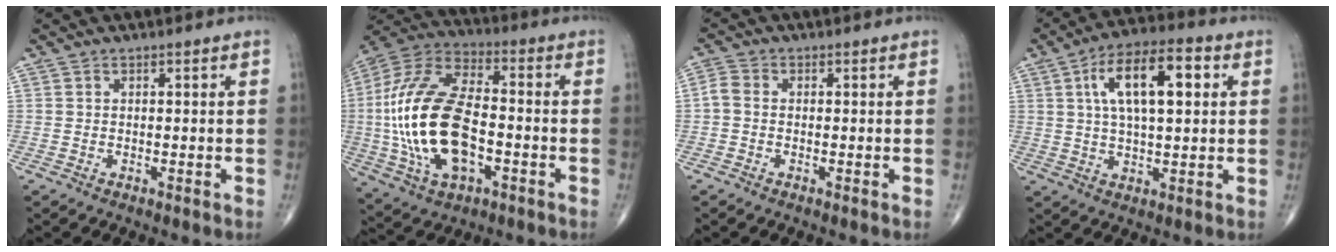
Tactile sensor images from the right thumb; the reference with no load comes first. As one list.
[{"total": 23.4, "force": [-3.2, 12.0, 19.8], "torque": [-0.421, 0.016, -0.054]}, {"total": 2.4, "force": [-0.4, 1.7, 1.6], "torque": [-0.034, 0.006, -0.018]}, {"total": 14.0, "force": [3.7, 5.7, 12.2], "torque": [-0.200, 0.013, 0.058]}]